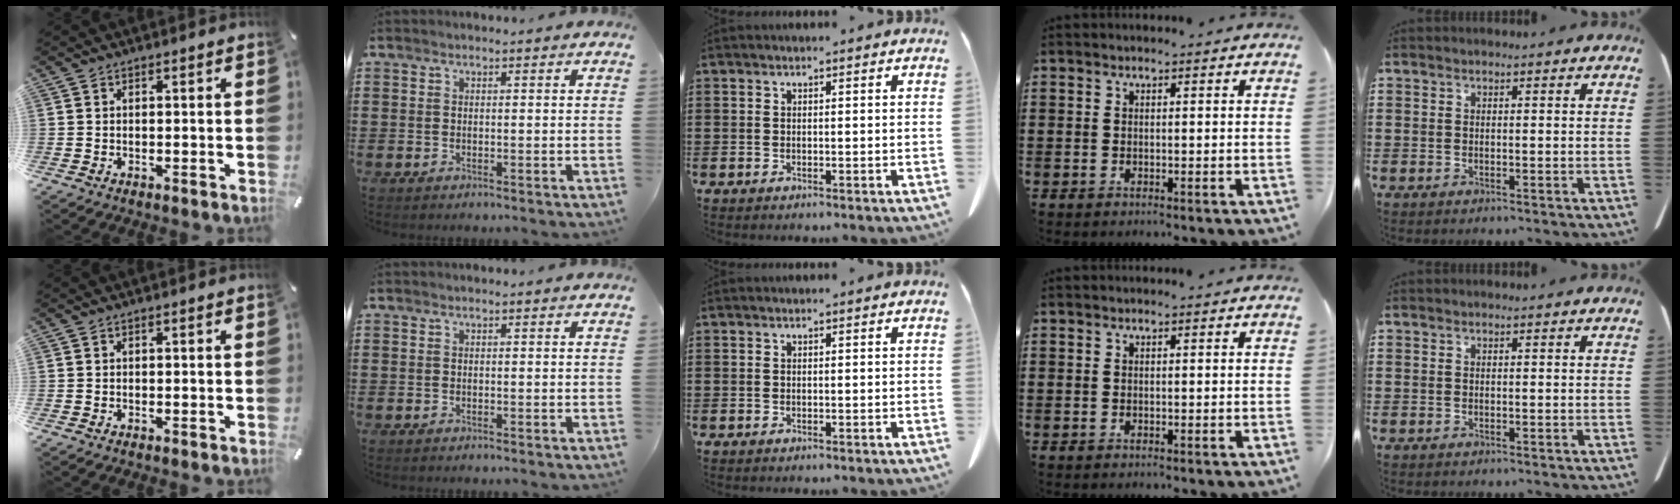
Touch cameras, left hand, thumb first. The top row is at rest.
{}